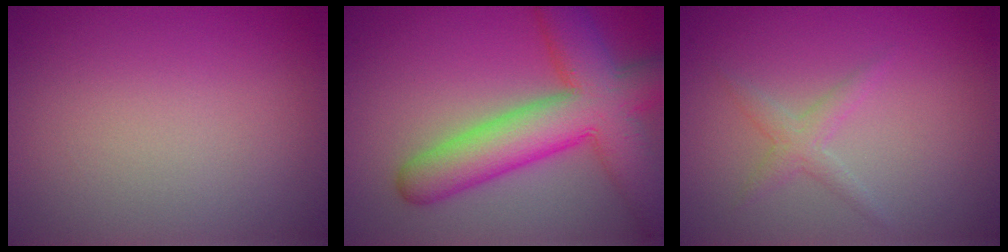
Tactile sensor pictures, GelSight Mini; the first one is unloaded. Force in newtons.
{"total": 9.3, "press": 9.3, "slide": 0.4}
{"total": 1.5, "press": 1.5, "slide": 0.1}